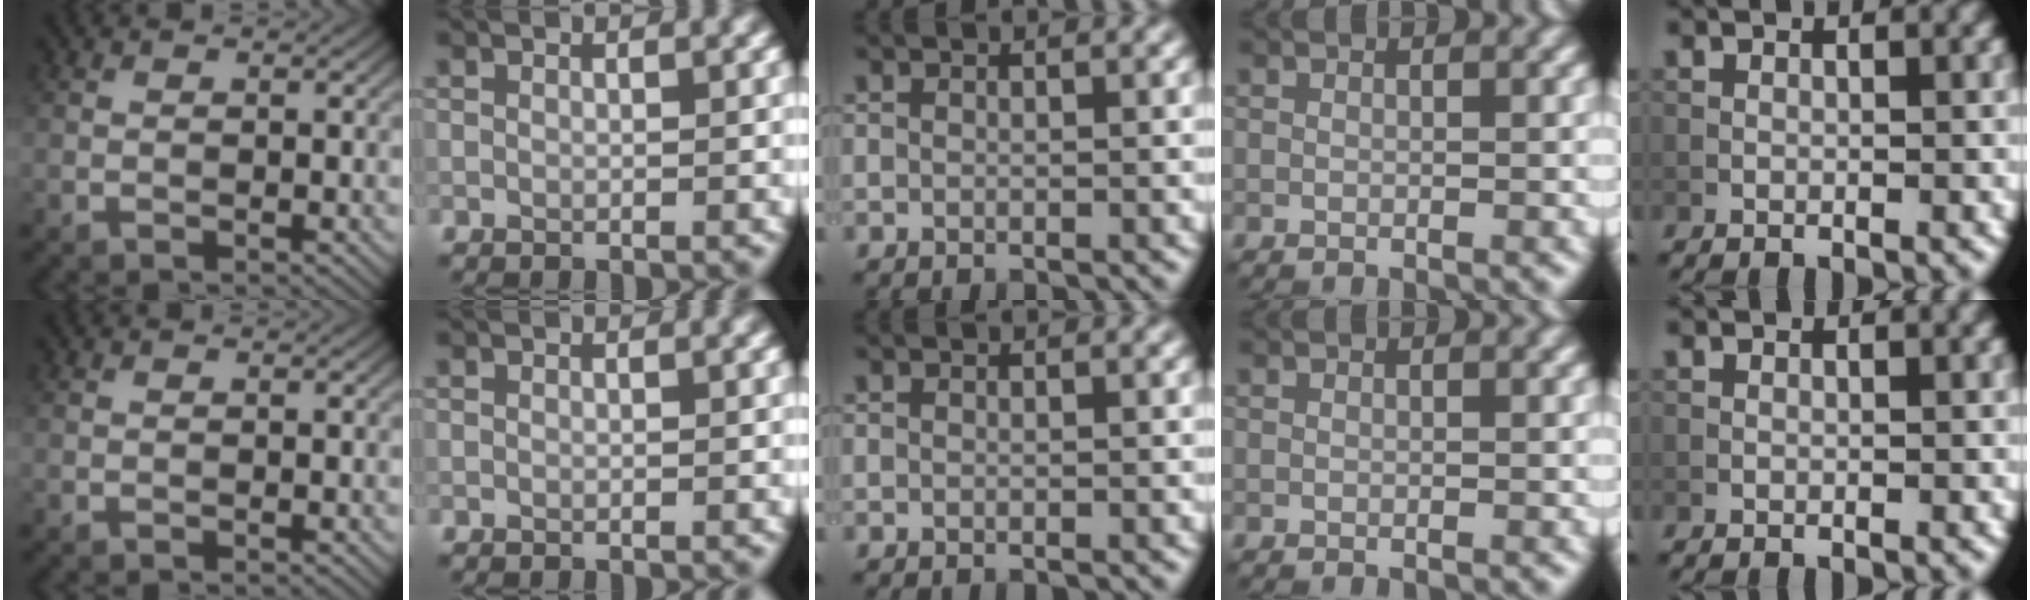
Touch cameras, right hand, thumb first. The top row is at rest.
{}